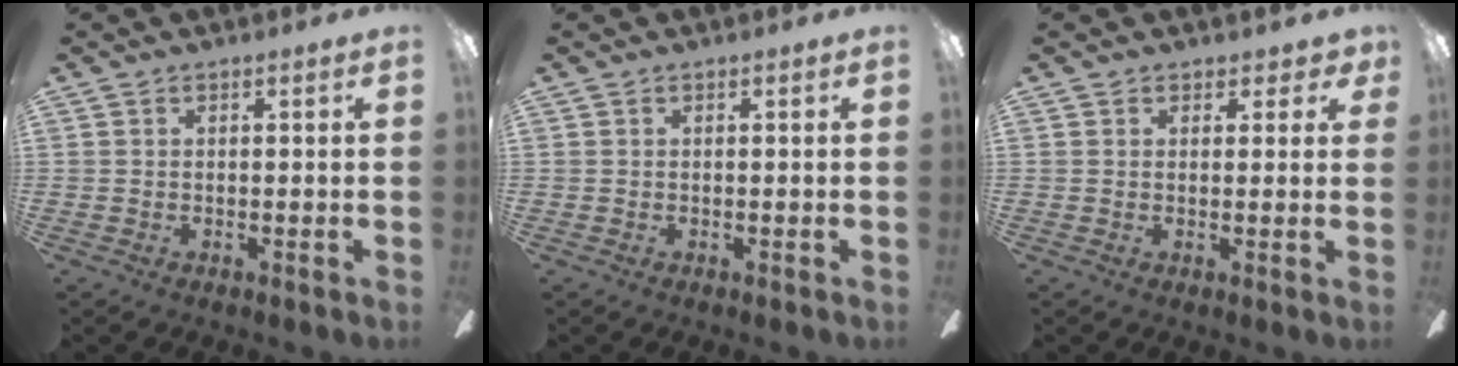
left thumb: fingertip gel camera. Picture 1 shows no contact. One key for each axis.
{"total": 0.0}
{"total": 2.1, "fx": 1.4, "fy": 1.4, "fz": 0.6, "tx": 0.004, "ty": -0.002, "tz": 0.024}